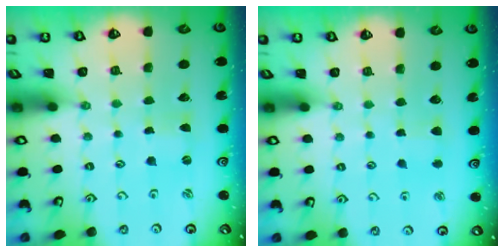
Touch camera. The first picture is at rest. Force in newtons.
{"total": 2.8, "press": 2.7, "slide": 0.4}